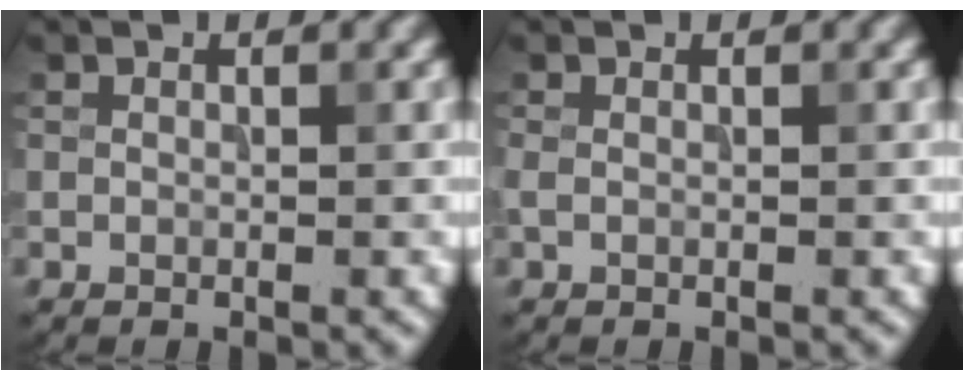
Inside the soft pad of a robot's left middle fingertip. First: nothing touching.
{"total": 0.6, "force": [0.0, 0.3, 0.5], "torque": [-0.015, -0.001, -0.002]}